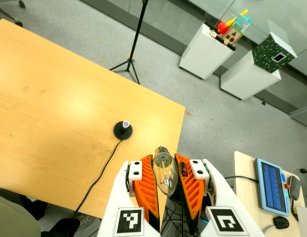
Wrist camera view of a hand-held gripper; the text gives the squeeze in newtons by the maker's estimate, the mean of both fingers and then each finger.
{"total": 22.3, "left": 25.7, "right": 18.9}